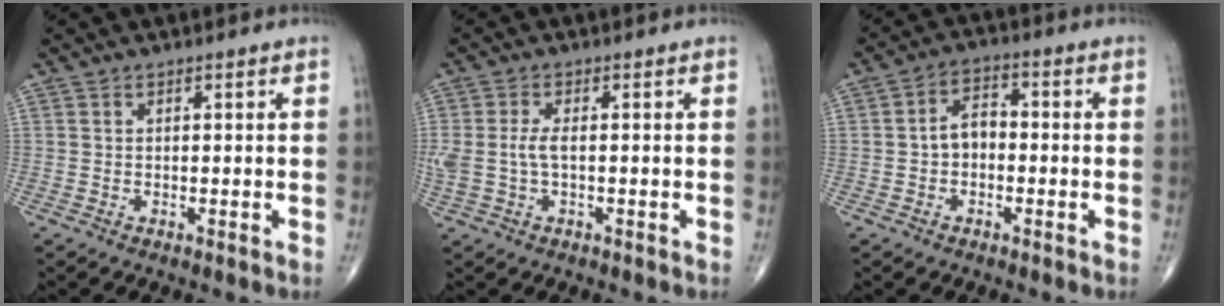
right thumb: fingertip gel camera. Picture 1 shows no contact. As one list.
[{"total": 4.3, "force": [0.0, 2.0, 3.8], "torque": [-0.107, 0.007, 0.002]}, {"total": 5.2, "force": [-0.8, 3.6, 3.7], "torque": [-0.049, 0.024, -0.023]}]